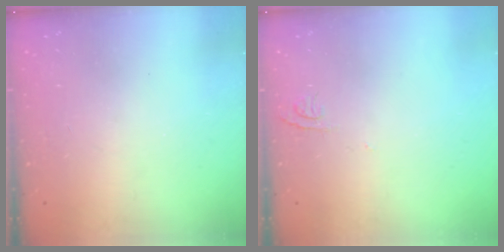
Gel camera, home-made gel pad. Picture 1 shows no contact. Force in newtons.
{"total": 4.3, "press": 4.3, "slide": 0.5}